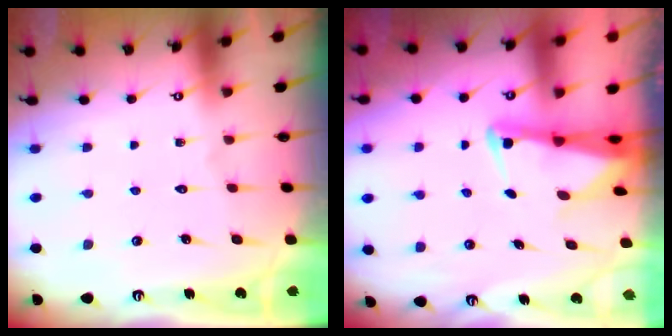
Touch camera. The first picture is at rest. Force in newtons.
{"total": 3.6, "press": 3.5, "slide": 0.9}